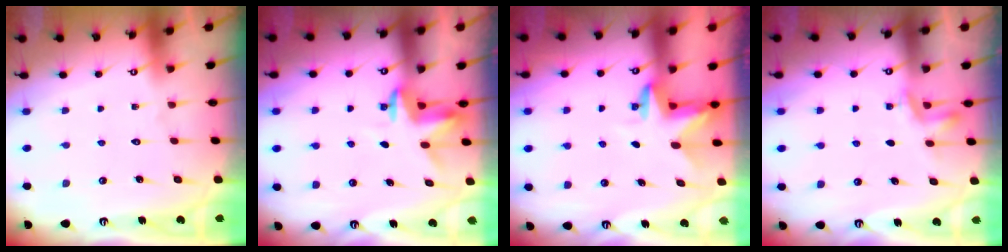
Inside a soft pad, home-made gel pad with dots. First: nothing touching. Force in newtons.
{"total": 3.3, "press": 3.3, "slide": 0.2}
{"total": 3.2, "press": 3.2, "slide": 0.2}
{"total": 4.0, "press": 3.8, "slide": 1.0}